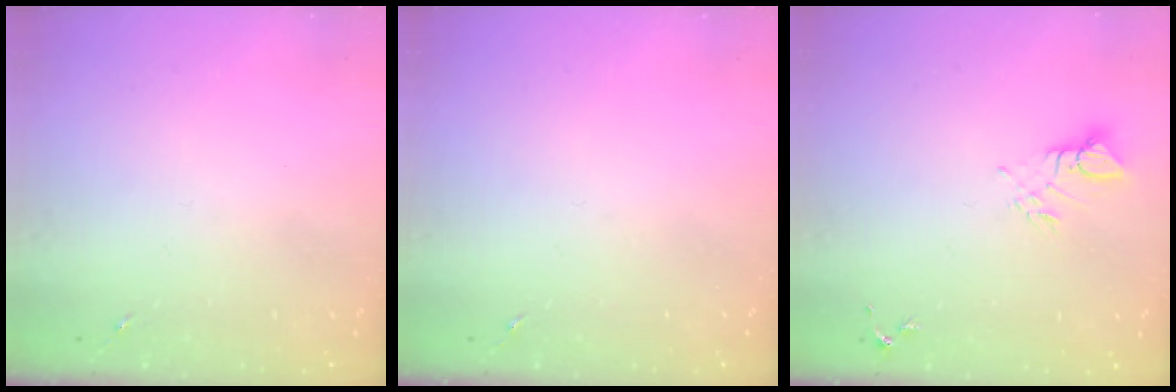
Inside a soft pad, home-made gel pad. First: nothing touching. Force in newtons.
{"total": 0.0}
{"total": 4.8, "press": 4.8, "slide": 0.2}